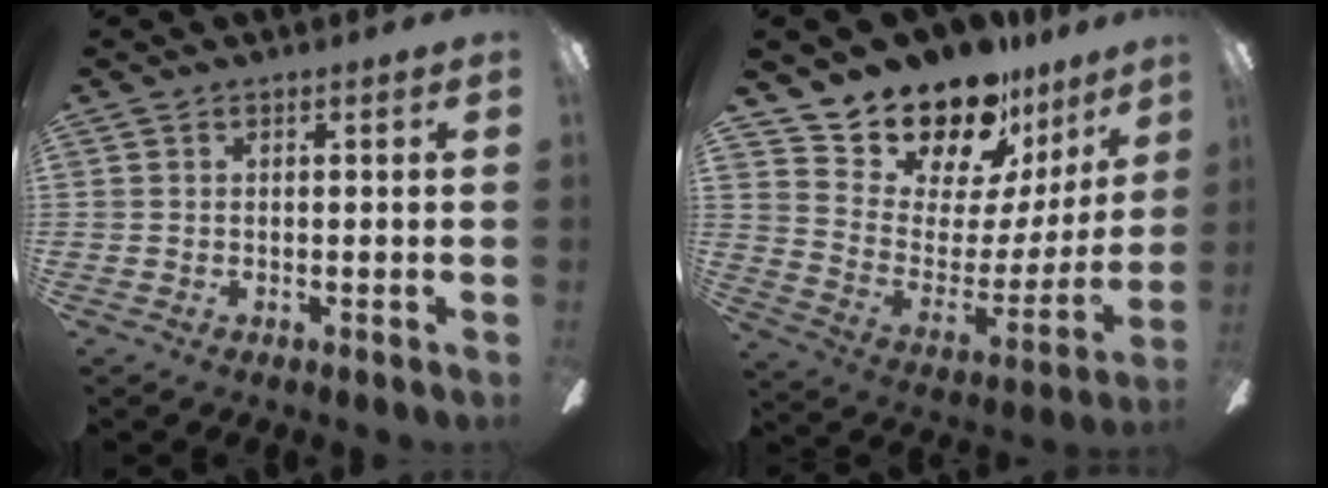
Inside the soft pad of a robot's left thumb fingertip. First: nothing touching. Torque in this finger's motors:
{"motor_torque": [1.10, 1.28, 1.40, -1.36, 0.21]}